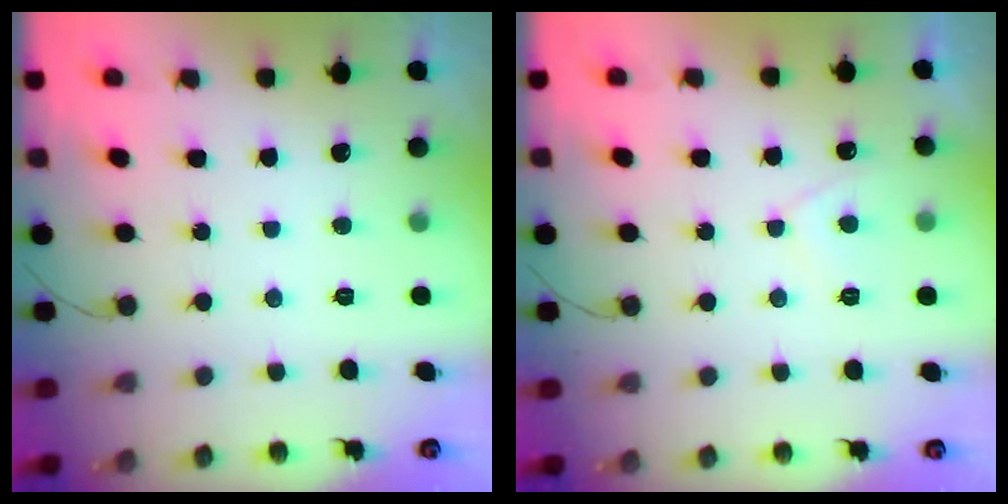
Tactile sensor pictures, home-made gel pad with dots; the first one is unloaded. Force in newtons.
{"total": 2.2, "press": 2.2, "slide": 0.5}